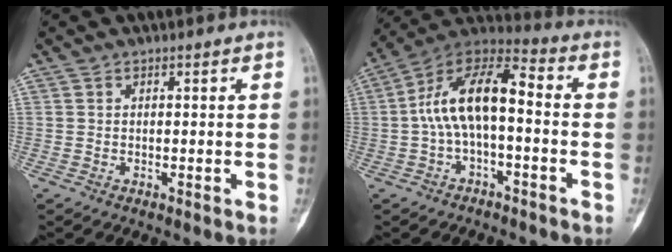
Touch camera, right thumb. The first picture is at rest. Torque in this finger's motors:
{"motor_torque": [0.18, 0.26, 1.01, -0.29, 0.13]}